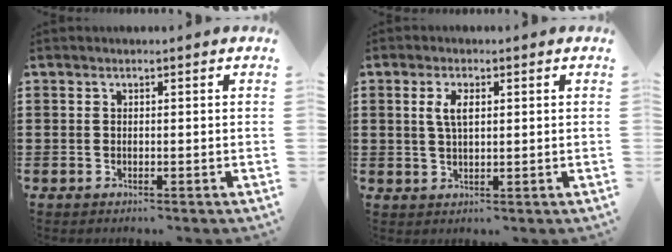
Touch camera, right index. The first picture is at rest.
{"total": 3.5, "force": [0.9, 1.5, 3.0], "torque": [-0.063, 0.008, 0.014]}